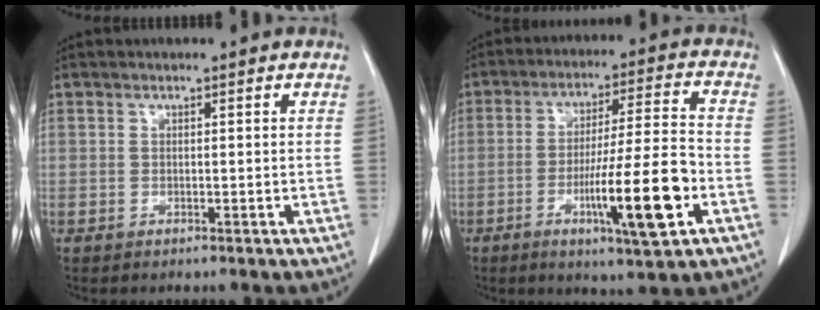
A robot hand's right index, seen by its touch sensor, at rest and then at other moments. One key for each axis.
{"total": 13.6, "fx": -4.8, "fy": 0.4, "fz": 12.7, "tx": -0.212, "ty": -0.007, "tz": -0.074}